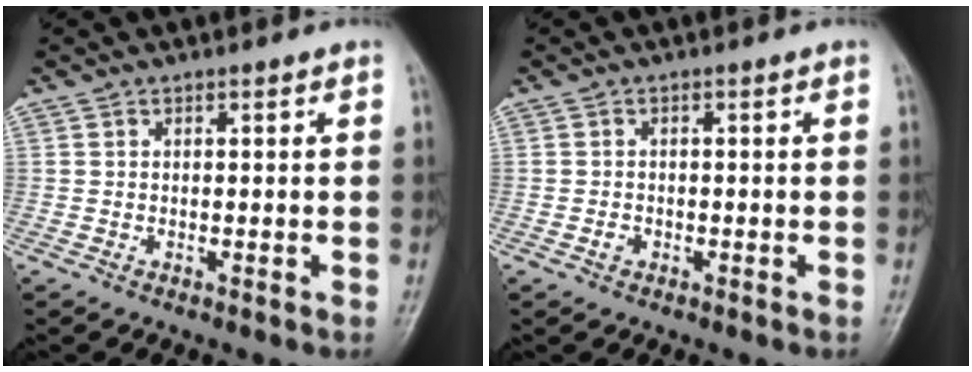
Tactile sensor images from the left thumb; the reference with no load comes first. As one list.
[{"total": 1.3, "force": [-0.6, 1.0, 0.5], "torque": [-0.007, 0.004, -0.011]}]